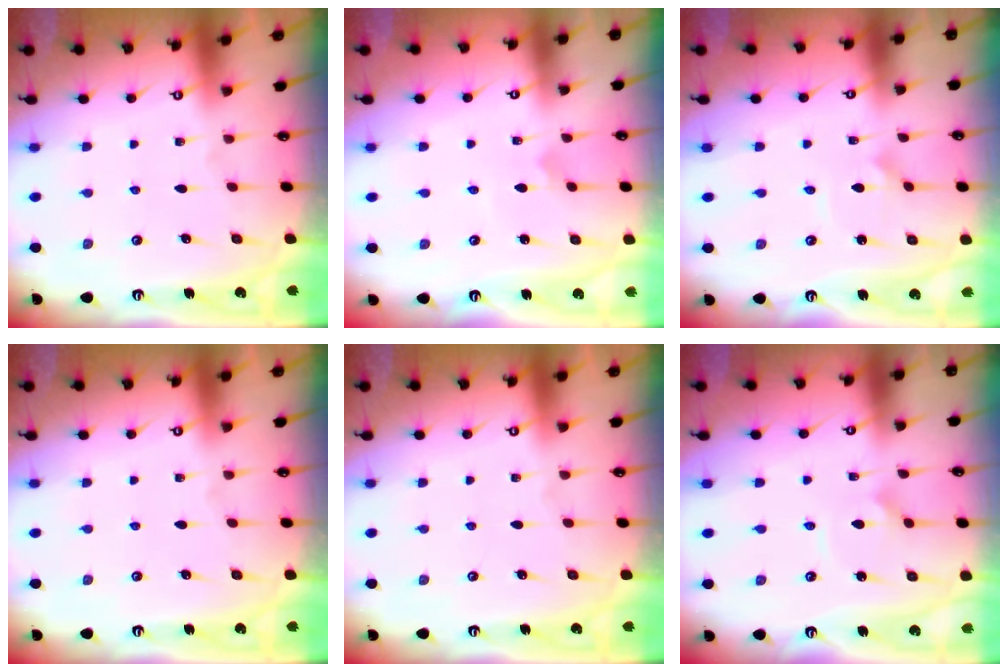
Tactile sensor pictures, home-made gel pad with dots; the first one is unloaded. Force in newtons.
{"total": 2.2, "press": 2.2, "slide": 0.1}
{"total": 1.6, "press": 1.6, "slide": 0.0}
{"total": 0.0}
{"total": 0.0}
{"total": 2.4, "press": 2.4, "slide": 0.0}